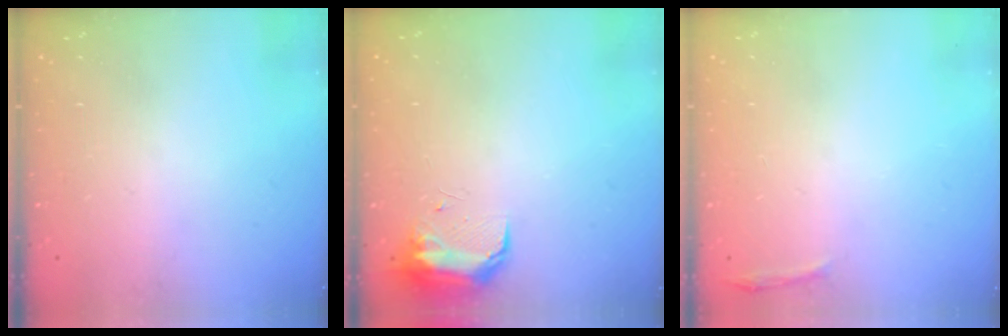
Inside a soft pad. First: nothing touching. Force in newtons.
{"total": 8.9, "press": 8.8, "slide": 1.1}
{"total": 3.0, "press": 1.9, "slide": 2.3}